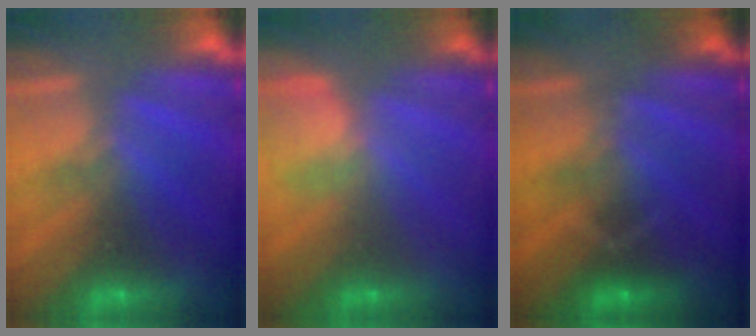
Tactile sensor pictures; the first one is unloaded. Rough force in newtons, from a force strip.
{"total": 2.9}
{"total": 3.3}